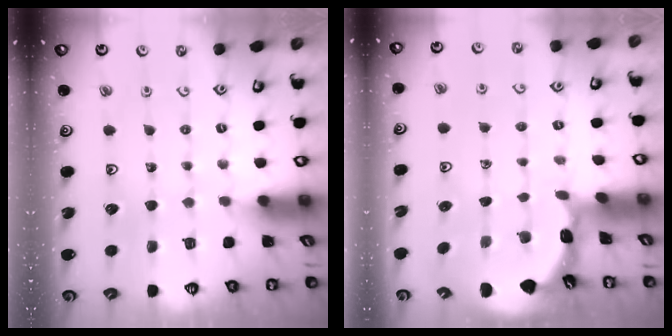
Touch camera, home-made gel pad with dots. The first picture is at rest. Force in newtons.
{"total": 1.6, "press": 1.6, "slide": 0.1}